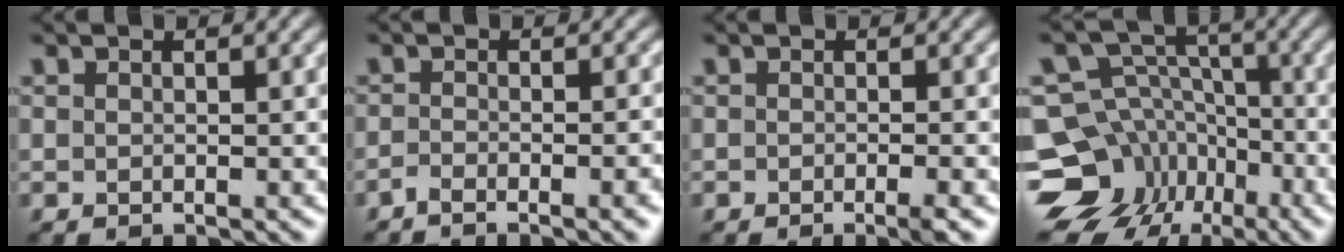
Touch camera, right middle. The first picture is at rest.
{"total": 4.1, "force": [-2.5, 1.1, 3.1], "torque": [-0.045, -0.010, -0.046]}
{"total": 1.4, "force": [-0.8, 0.1, 1.1], "torque": [-0.015, -0.004, -0.013]}
{"total": 13.1, "force": [-8.1, 9.7, 3.4], "torque": [-0.078, -0.016, -0.137]}